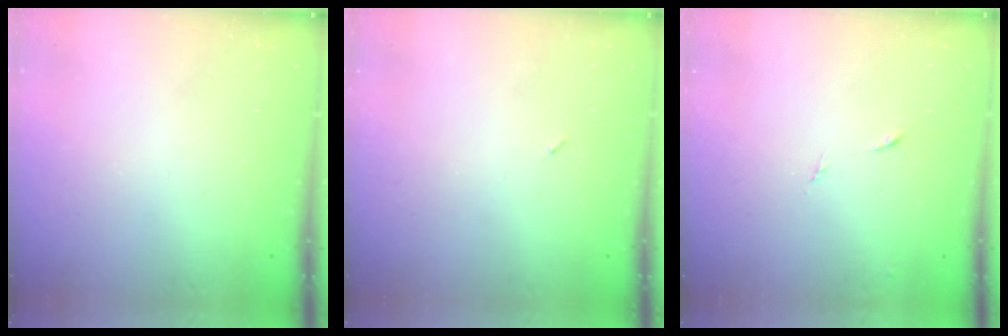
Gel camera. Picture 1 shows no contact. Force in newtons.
{"total": 2.2, "press": 2.1, "slide": 0.9}
{"total": 5.9, "press": 5.9, "slide": 0.6}